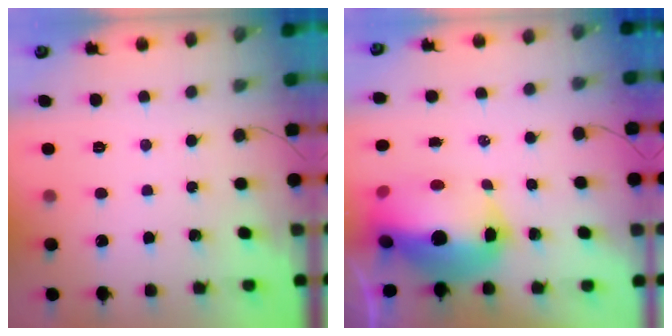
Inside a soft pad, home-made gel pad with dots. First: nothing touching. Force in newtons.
{"total": 18.8, "press": 16.6, "slide": 8.7}